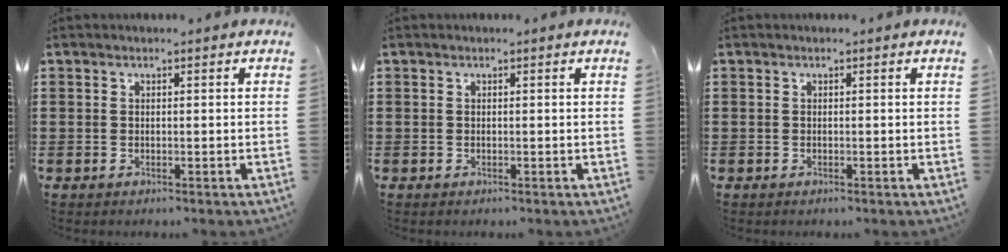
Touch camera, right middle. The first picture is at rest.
{"total": 0.0}
{"total": 0.0}